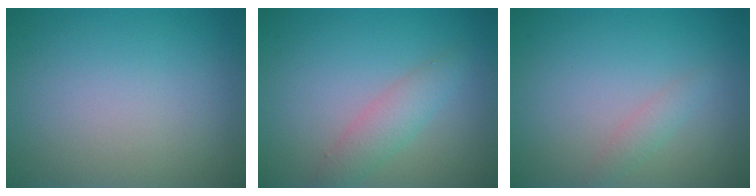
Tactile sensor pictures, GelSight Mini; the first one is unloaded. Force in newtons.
{"total": 2.5, "press": 2.5, "slide": 0.1}
{"total": 1.2, "press": 1.2, "slide": 0.1}